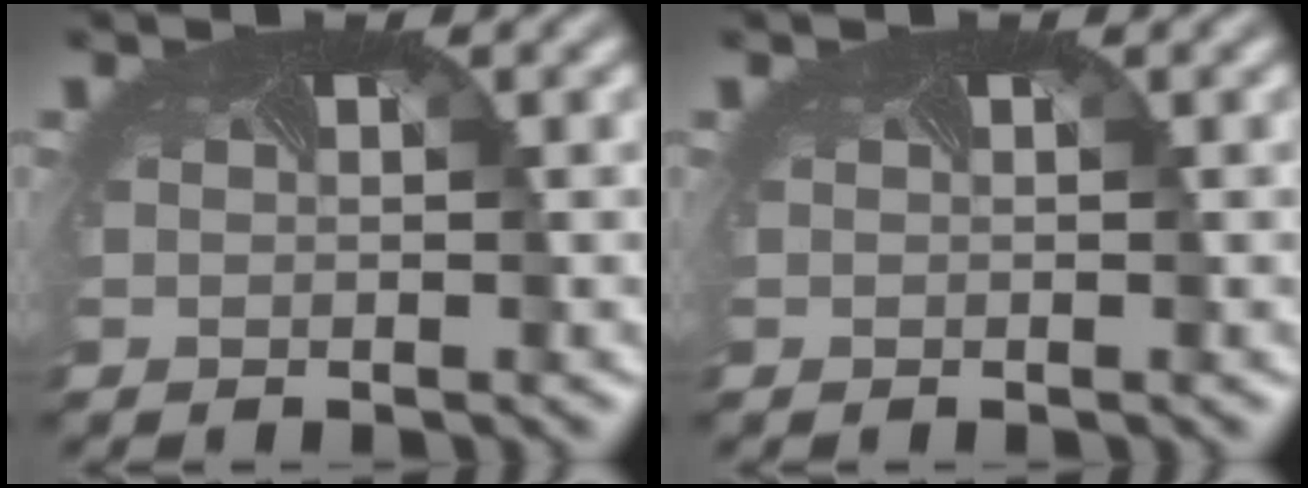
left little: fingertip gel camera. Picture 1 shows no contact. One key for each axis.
{"total": 0.0}